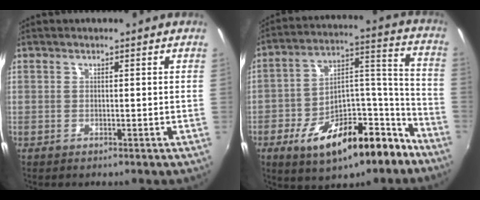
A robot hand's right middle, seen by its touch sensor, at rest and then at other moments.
{"total": 20.6, "force": [-12.8, 9.3, 13.1], "torque": [-0.213, 0.036, -0.186]}